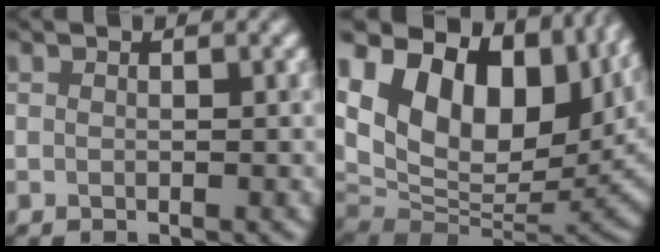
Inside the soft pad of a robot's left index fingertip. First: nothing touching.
{"total": 18.1, "force": [6.4, 11.1, 12.8], "torque": [-0.227, 0.012, 0.135]}